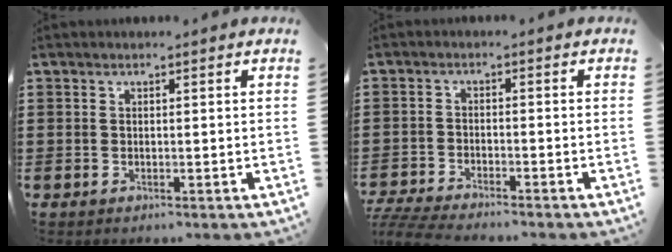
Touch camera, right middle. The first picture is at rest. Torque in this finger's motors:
{"motor_torque": [1.00, -0.59, 0.19, 0.08]}